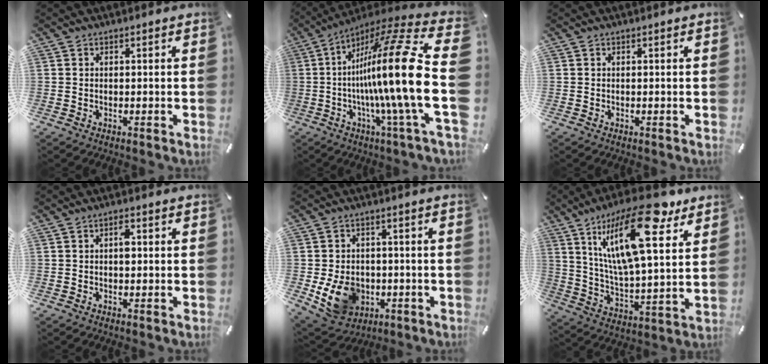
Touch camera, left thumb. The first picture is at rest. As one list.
[{"total": 28.9, "force": [-2.1, 1.4, 28.8], "torque": [-0.502, -0.034, -0.051]}, {"total": 0.0}, {"total": 2.5, "force": [0.3, 1.2, 2.1], "torque": [-0.027, -0.001, 0.000]}, {"total": 11.5, "force": [-2.9, 9.2, 6.3], "torque": [-0.135, 0.010, -0.047]}, {"total": 24.5, "force": [13.0, 9.2, 18.6], "torque": [-0.340, -0.057, 0.208]}]